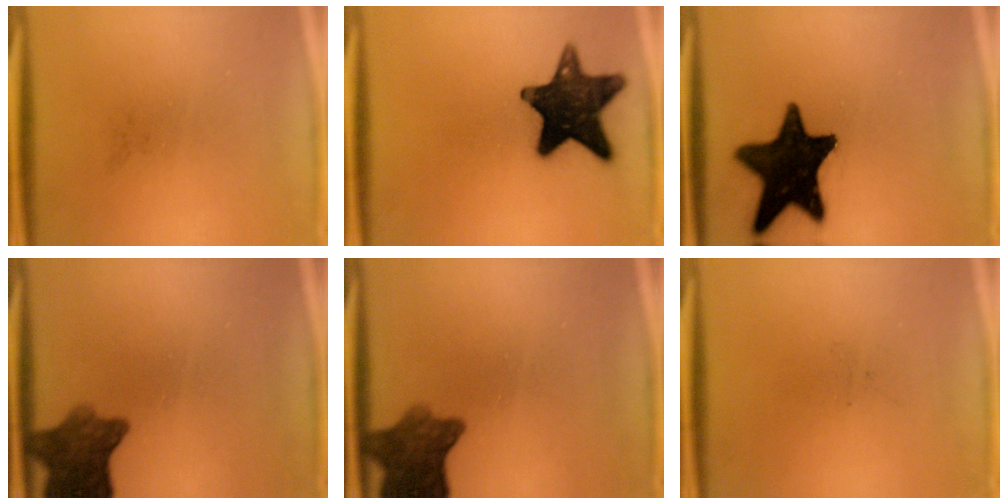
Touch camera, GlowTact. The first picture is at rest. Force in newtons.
{"total": 15.8}
{"total": 18.7}
{"total": 8.3}
{"total": 8.3}
{"total": 0.0}